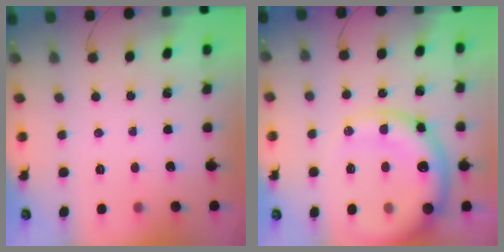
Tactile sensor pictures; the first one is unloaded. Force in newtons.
{"total": 20.7, "press": 20.2, "slide": 4.6}